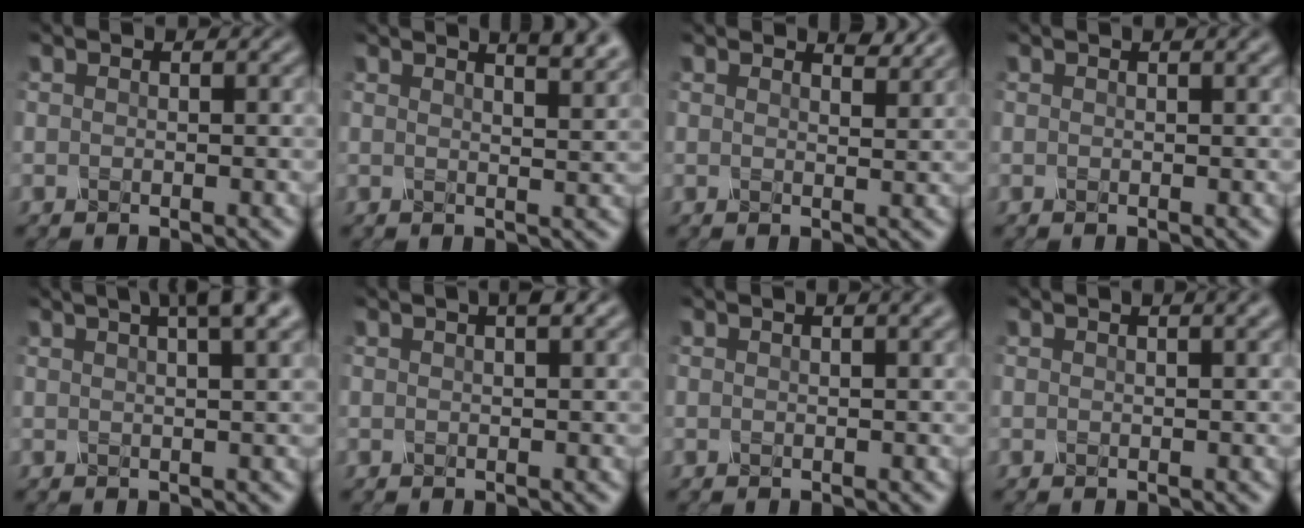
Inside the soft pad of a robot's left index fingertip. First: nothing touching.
{"total": 4.8, "force": [3.5, 1.4, 2.9], "torque": [-0.014, 0.023, 0.018]}
{"total": 1.9, "force": [1.8, 0.2, 0.6], "torque": [-0.008, -0.002, 0.022]}
{"total": 1.2, "force": [0.7, 0.3, 0.8], "torque": [-0.012, 0.000, 0.007]}
{"total": 5.2, "force": [3.0, 1.2, 4.0], "torque": [-0.037, 0.022, 0.024]}
{"total": 1.5, "force": [0.7, 0.2, 1.2], "torque": [-0.015, 0.003, 0.006]}
{"total": 2.1, "force": [1.2, 0.7, 1.6], "torque": [-0.012, 0.005, 0.008]}
{"total": 2.4, "force": [1.4, 0.8, 1.8], "torque": [-0.011, 0.006, 0.005]}